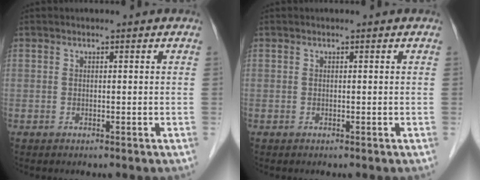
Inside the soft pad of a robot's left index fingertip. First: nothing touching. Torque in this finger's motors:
{"motor_torque": [-0.04, -0.03, -0.03, 0.00]}